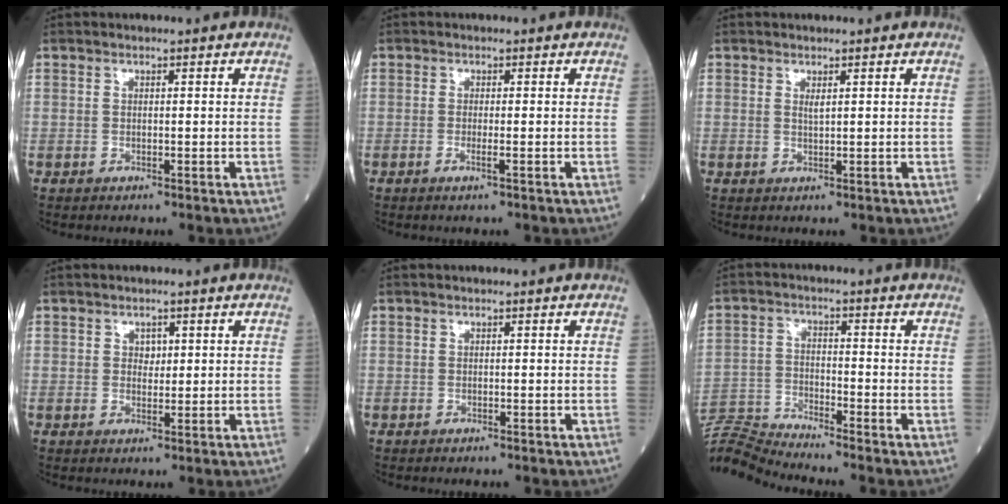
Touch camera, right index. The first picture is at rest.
{"total": 1.3, "force": [-0.6, -0.2, 1.2], "torque": [-0.025, -0.004, -0.010]}
{"total": 0.9, "force": [0.5, 0.2, 0.8], "torque": [-0.019, -0.005, 0.009]}
{"total": 1.7, "force": [0.6, 1.2, 1.0], "torque": [-0.010, -0.004, 0.009]}
{"total": 0.0}
{"total": 7.7, "force": [-7.4, -2.3, -0.3], "torque": [-0.006, -0.002, -0.146]}